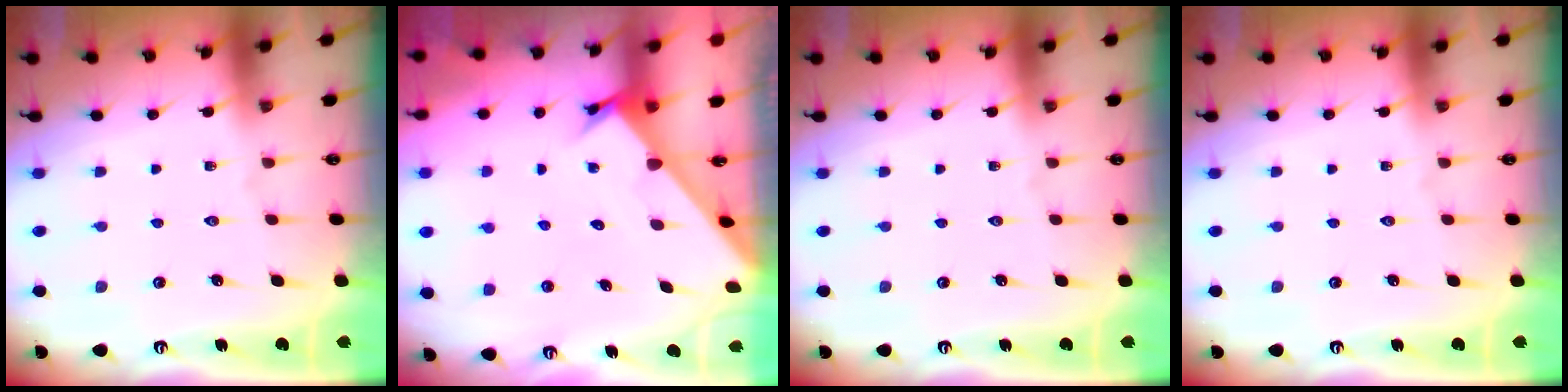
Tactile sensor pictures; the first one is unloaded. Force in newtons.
{"total": 2.3, "press": 2.3, "slide": 0.1}
{"total": 0.0}
{"total": 0.0}